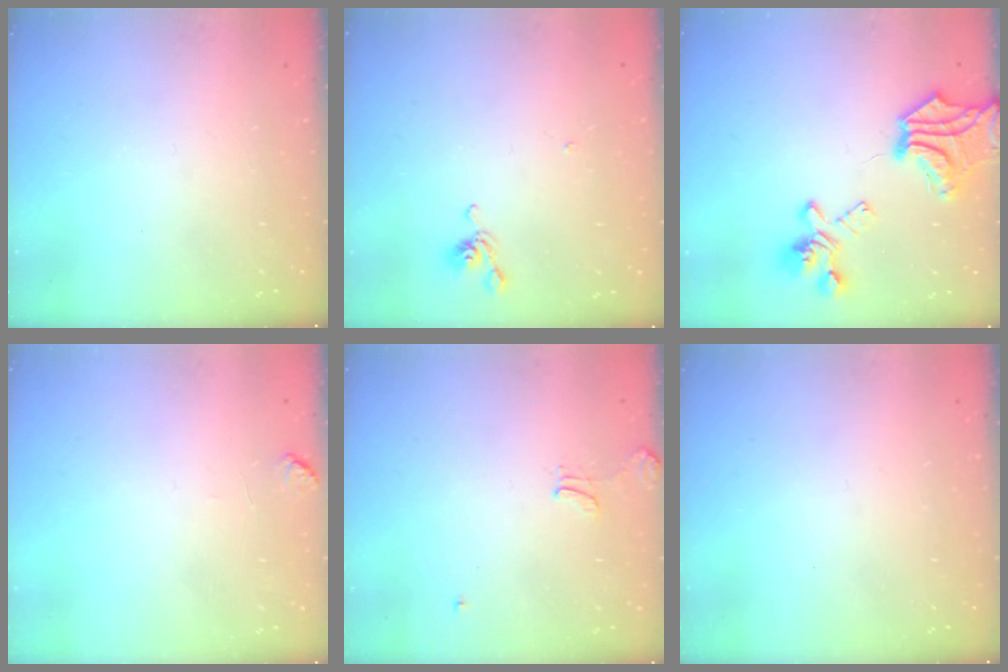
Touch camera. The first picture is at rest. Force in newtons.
{"total": 4.5, "press": 4.5, "slide": 0.2}
{"total": 11.1, "press": 10.7, "slide": 2.8}
{"total": 1.1, "press": 0.9, "slide": 0.5}
{"total": 1.3, "press": 1.2, "slide": 0.5}
{"total": 0.0}